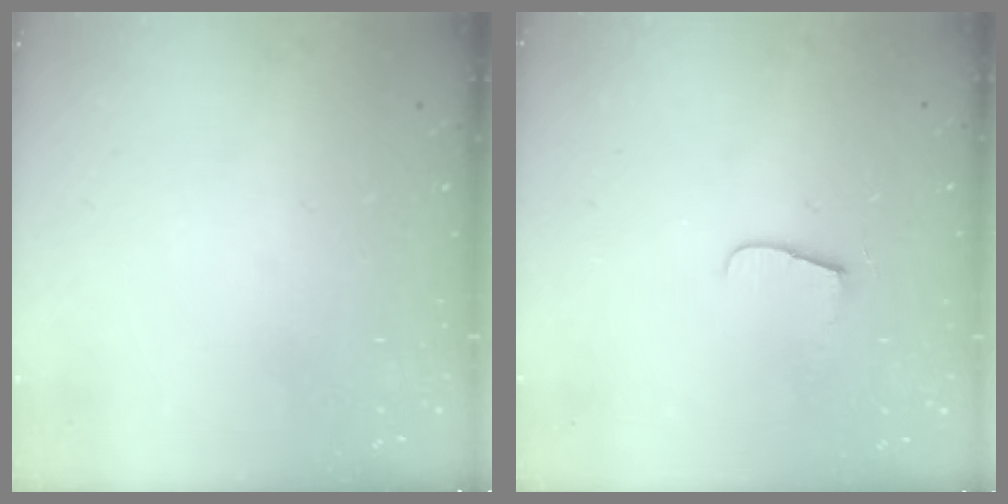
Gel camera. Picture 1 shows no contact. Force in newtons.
{"total": 6.5, "press": 6.5, "slide": 0.7}